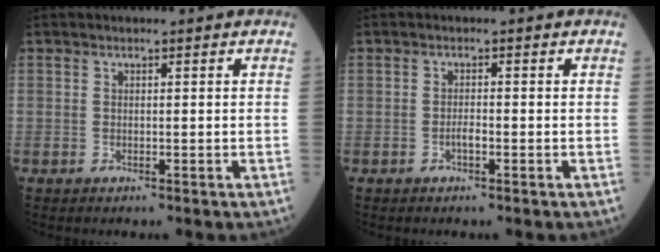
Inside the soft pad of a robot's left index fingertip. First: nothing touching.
{"total": 1.3, "force": [-0.7, 0.3, 1.1], "torque": [-0.022, 0.002, -0.012]}